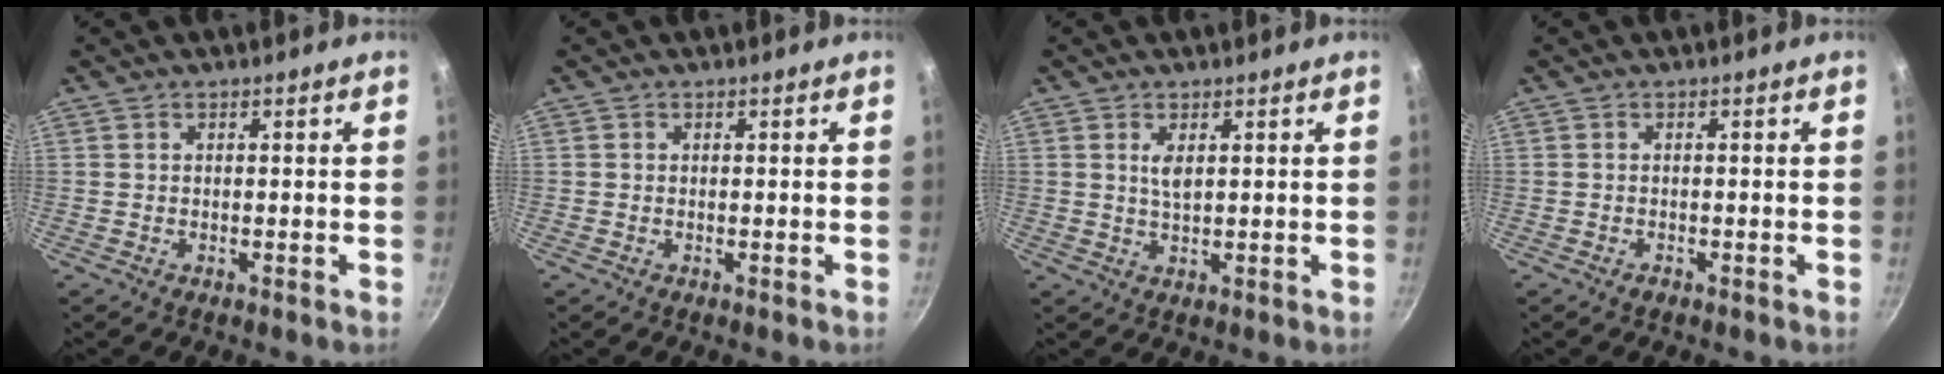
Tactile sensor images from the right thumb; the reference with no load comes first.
{"total": 0.0}
{"total": 2.8, "force": [0.9, 1.2, 2.3], "torque": [-0.042, -0.006, 0.019]}
{"total": 0.8, "force": [-0.5, 0.4, 0.3], "torque": [-0.009, 0.003, -0.009]}